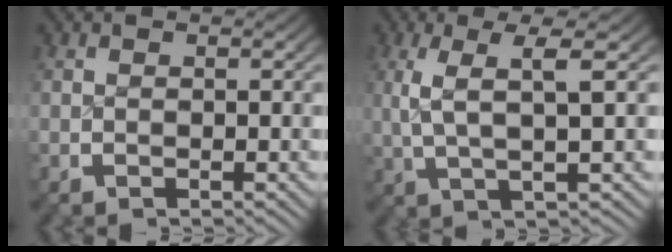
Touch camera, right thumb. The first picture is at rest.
{"total": 5.9, "force": [1.5, 2.0, 5.4], "torque": [-0.110, 0.001, 0.030]}